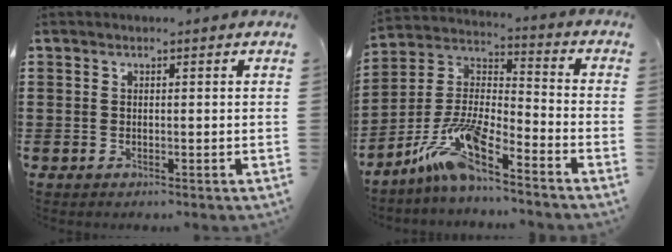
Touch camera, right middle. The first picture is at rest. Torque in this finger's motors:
{"motor_torque": [2.14, 0.00, 0.33, 0.21]}